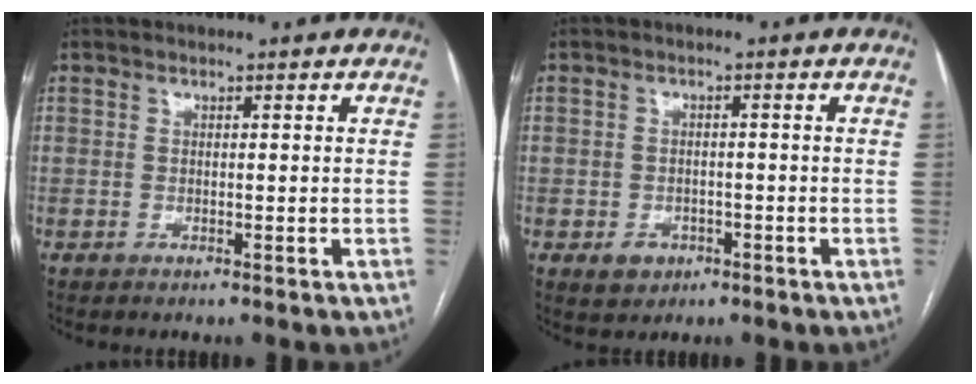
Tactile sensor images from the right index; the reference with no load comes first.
{"total": 3.2, "force": [-1.4, 2.7, 1.0], "torque": [-0.010, 0.007, -0.012]}